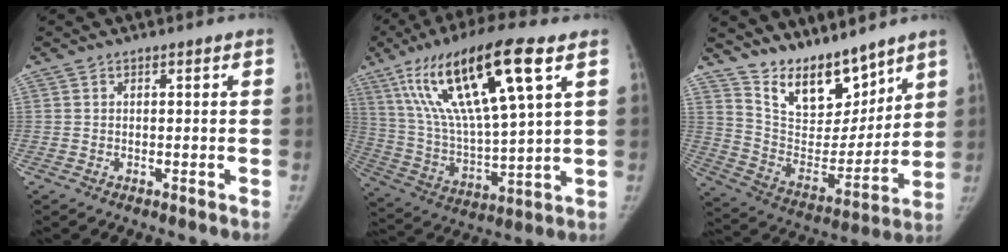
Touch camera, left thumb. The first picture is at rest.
{"total": 23.9, "force": [11.0, 5.2, 20.5], "torque": [-0.386, -0.019, 0.203]}
{"total": 16.6, "force": [13.3, 7.1, 6.9], "torque": [-0.066, -0.079, 0.248]}